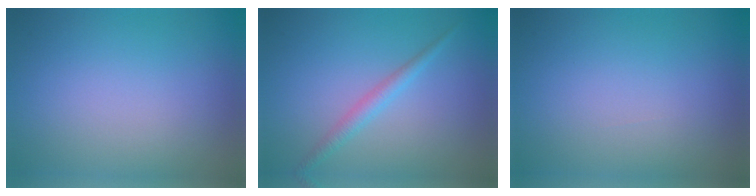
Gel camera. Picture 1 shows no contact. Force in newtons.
{"total": 1.8, "press": 1.8, "slide": 0.0}
{"total": 0.0}